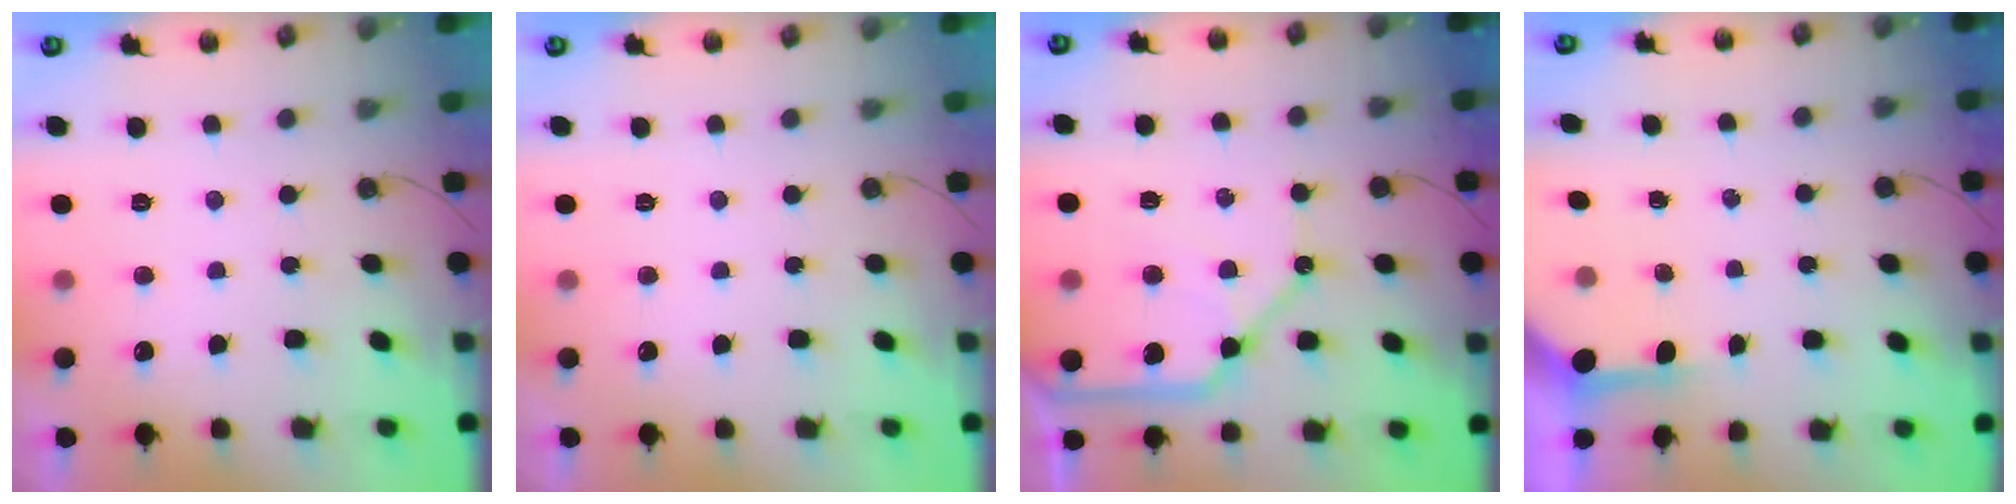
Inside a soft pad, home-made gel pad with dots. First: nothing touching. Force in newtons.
{"total": 0.0}
{"total": 16.9, "press": 16.8, "slide": 1.8}
{"total": 3.5, "press": 3.5, "slide": 0.4}